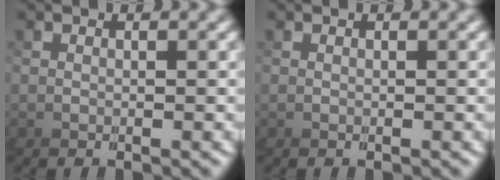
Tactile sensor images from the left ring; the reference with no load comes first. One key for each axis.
{"total": 0.0}